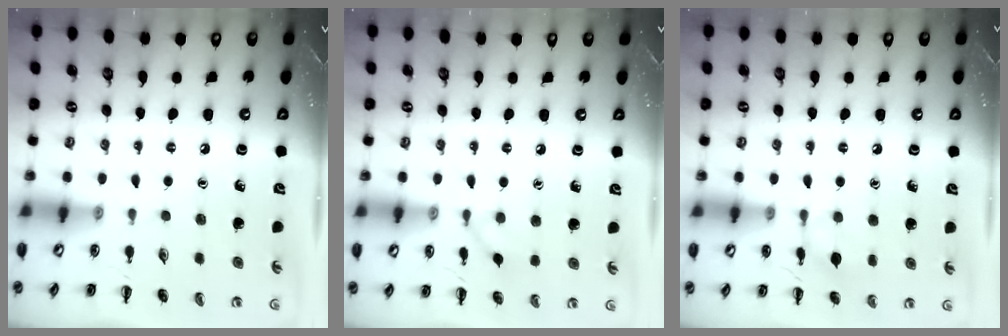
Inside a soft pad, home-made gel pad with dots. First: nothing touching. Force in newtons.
{"total": 5.7, "press": 5.3, "slide": 2.1}
{"total": 6.3, "press": 6.1, "slide": 1.3}